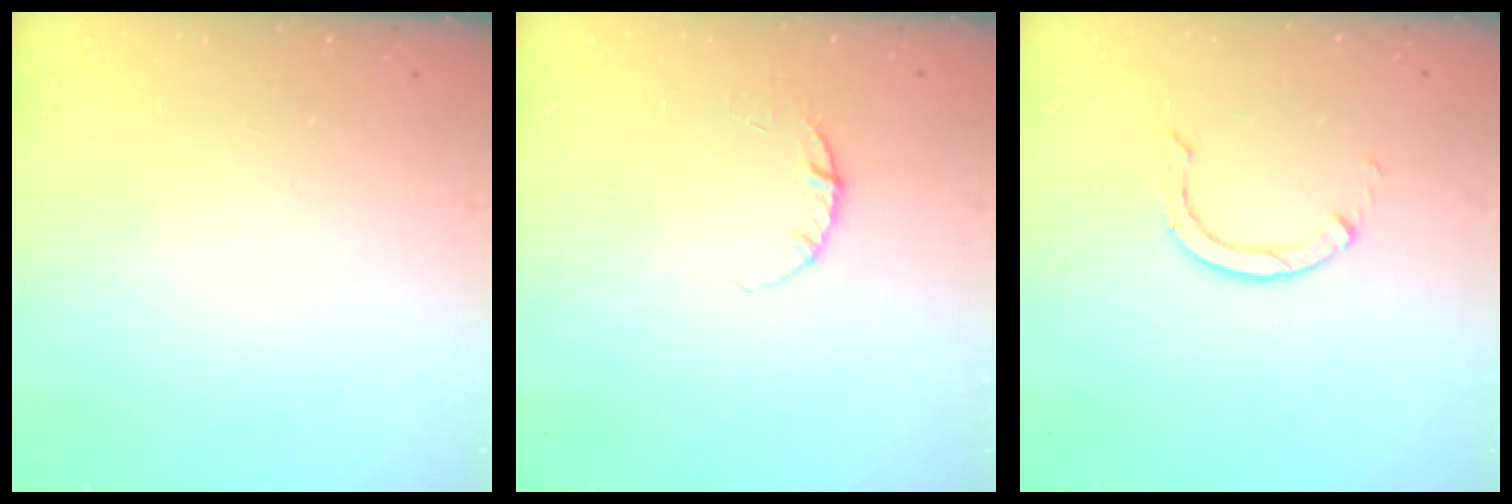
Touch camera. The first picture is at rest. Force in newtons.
{"total": 3.8, "press": 3.8, "slide": 0.3}
{"total": 2.9, "press": 2.9, "slide": 0.4}